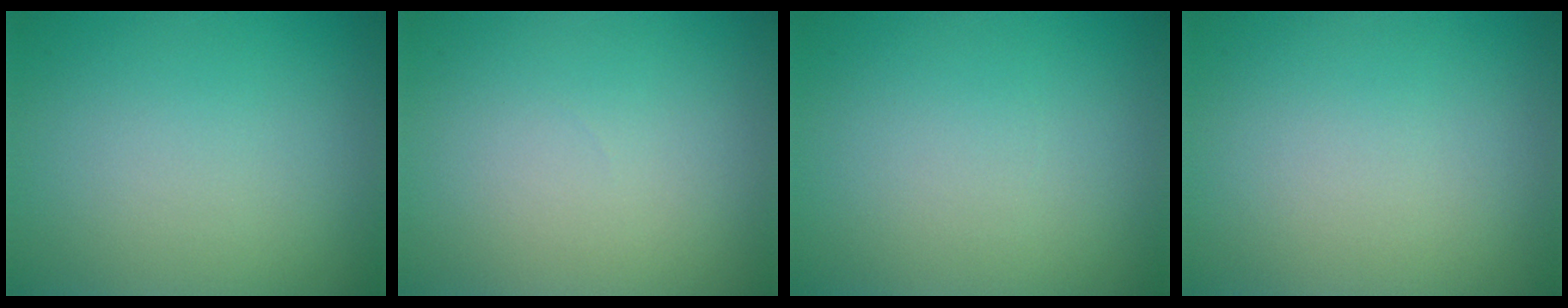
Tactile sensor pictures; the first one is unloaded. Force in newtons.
{"total": 0.0}
{"total": 0.0}
{"total": 0.0}